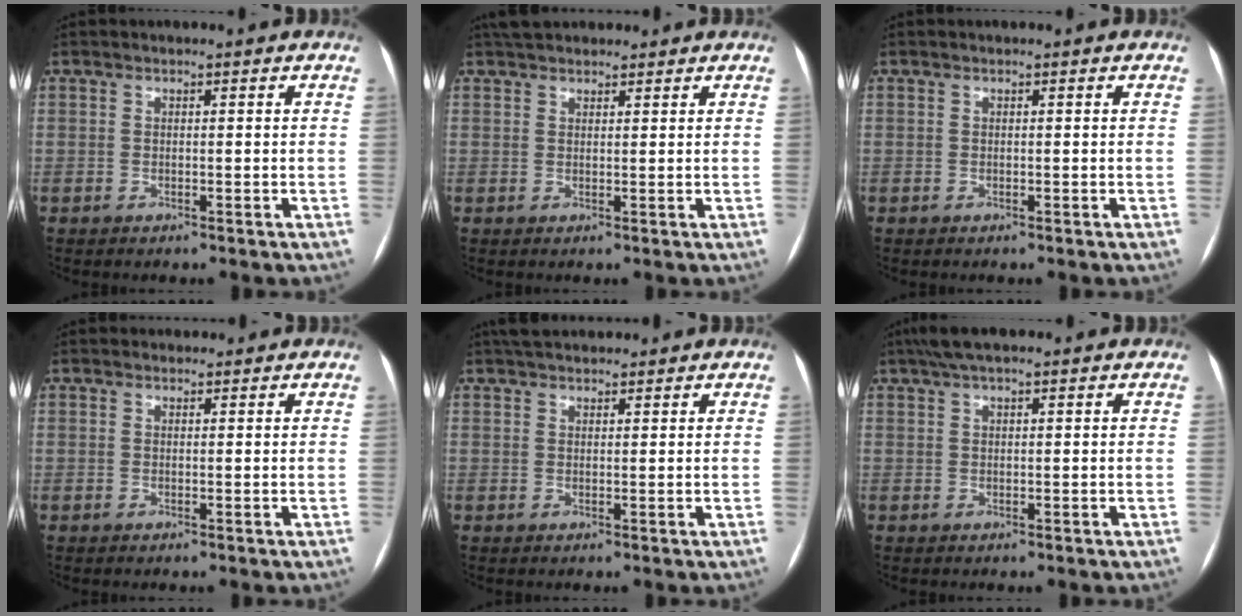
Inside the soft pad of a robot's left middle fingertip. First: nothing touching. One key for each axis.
{"total": 5.9, "fx": 5.2, "fy": 2.0, "fz": 2.0, "tx": -0.024, "ty": 0.036, "tz": 0.081}
{"total": 0.0}
{"total": 0.8, "fx": 0.7, "fy": 0.3, "fz": -0.1, "tx": -0.005, "ty": 0.005, "tz": 0.010}
{"total": 5.3, "fx": 4.7, "fy": 1.5, "fz": 2.0, "tx": -0.026, "ty": 0.036, "tz": 0.076}
{"total": 5.1, "fx": 3.8, "fy": 0.9, "fz": 3.4, "tx": -0.064, "ty": 0.036, "tz": 0.065}